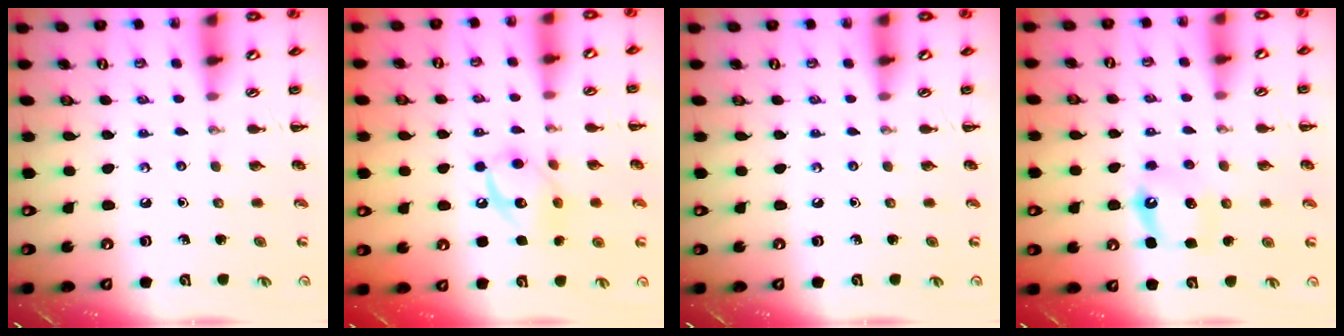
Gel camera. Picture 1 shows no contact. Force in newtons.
{"total": 11.7, "press": 11.7, "slide": 1.0}
{"total": 0.0}
{"total": 5.4, "press": 5.0, "slide": 1.9}